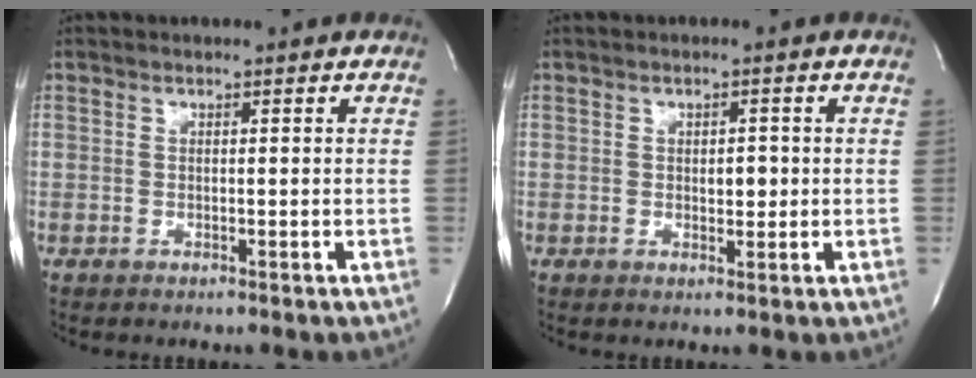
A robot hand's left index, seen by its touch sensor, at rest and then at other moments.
{"total": 1.9, "force": [-0.1, 0.9, 1.7], "torque": [-0.028, -0.007, 0.000]}